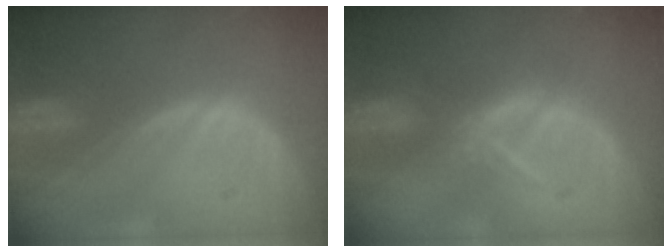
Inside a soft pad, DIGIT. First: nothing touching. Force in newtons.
{"total": 3.7, "press": 3.6, "slide": 0.9}